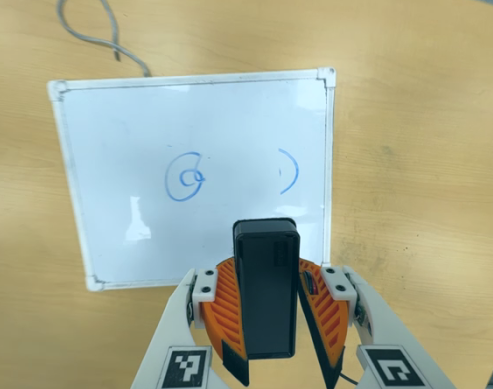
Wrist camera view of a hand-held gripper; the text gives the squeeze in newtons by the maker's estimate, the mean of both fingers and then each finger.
{"total": 7.6, "left": 8.6, "right": 6.7}